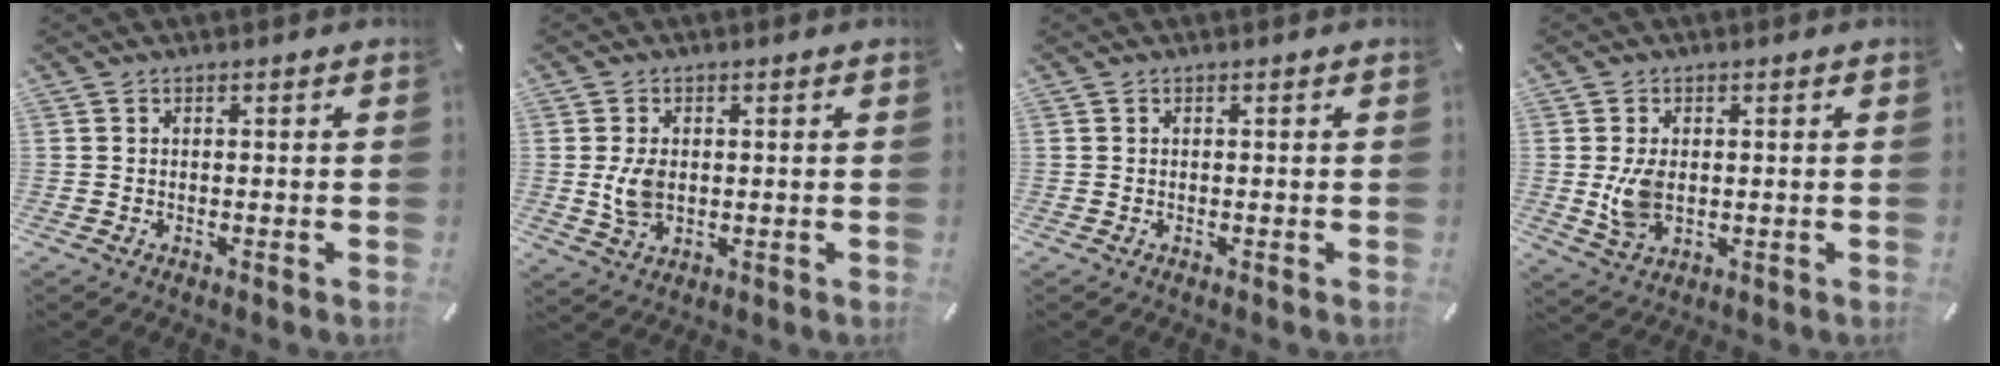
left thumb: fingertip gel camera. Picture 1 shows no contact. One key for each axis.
{"total": 7.3, "fx": 0.2, "fy": 5.1, "fz": 5.3, "tx": -0.115, "ty": -0.002, "tz": 0.002}
{"total": 0.0}
{"total": 6.5, "fx": 0.2, "fy": 4.3, "fz": 4.8, "tx": -0.085, "ty": -0.008, "tz": -0.001}